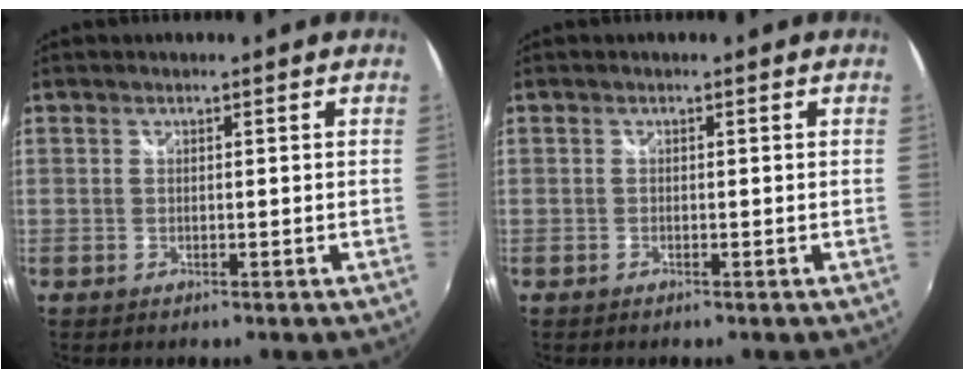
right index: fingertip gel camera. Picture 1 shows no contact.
{"total": 0.0}